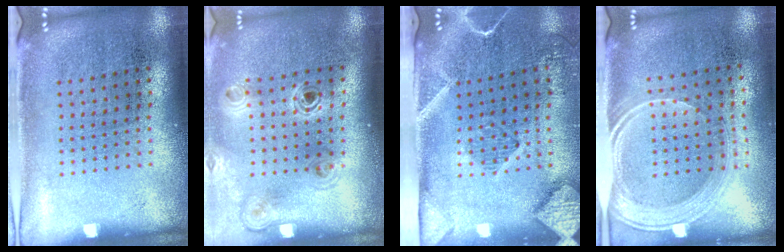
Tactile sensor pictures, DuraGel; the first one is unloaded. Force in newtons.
{"total": 1.1, "press": 1.1, "slide": 0.2}
{"total": 2.7, "press": 2.0, "slide": 1.8}
{"total": 1.9, "press": 1.6, "slide": 1.1}